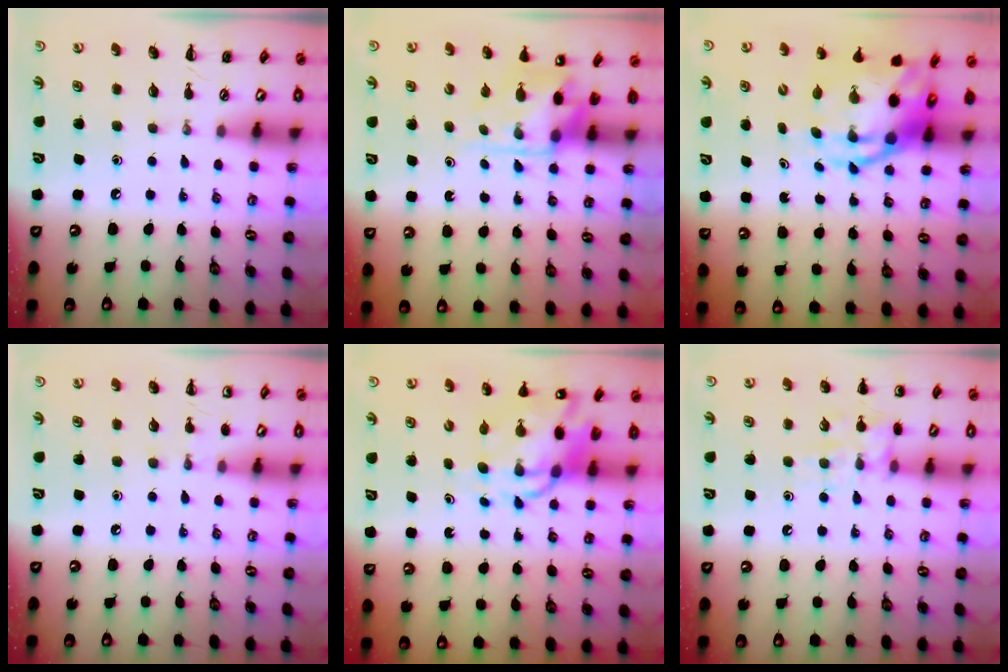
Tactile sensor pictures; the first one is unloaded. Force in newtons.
{"total": 5.0, "press": 4.9, "slide": 1.0}
{"total": 8.8, "press": 8.5, "slide": 2.1}
{"total": 4.3, "press": 4.1, "slide": 1.3}
{"total": 10.7, "press": 10.3, "slide": 2.8}
{"total": 10.9, "press": 10.8, "slide": 1.2}